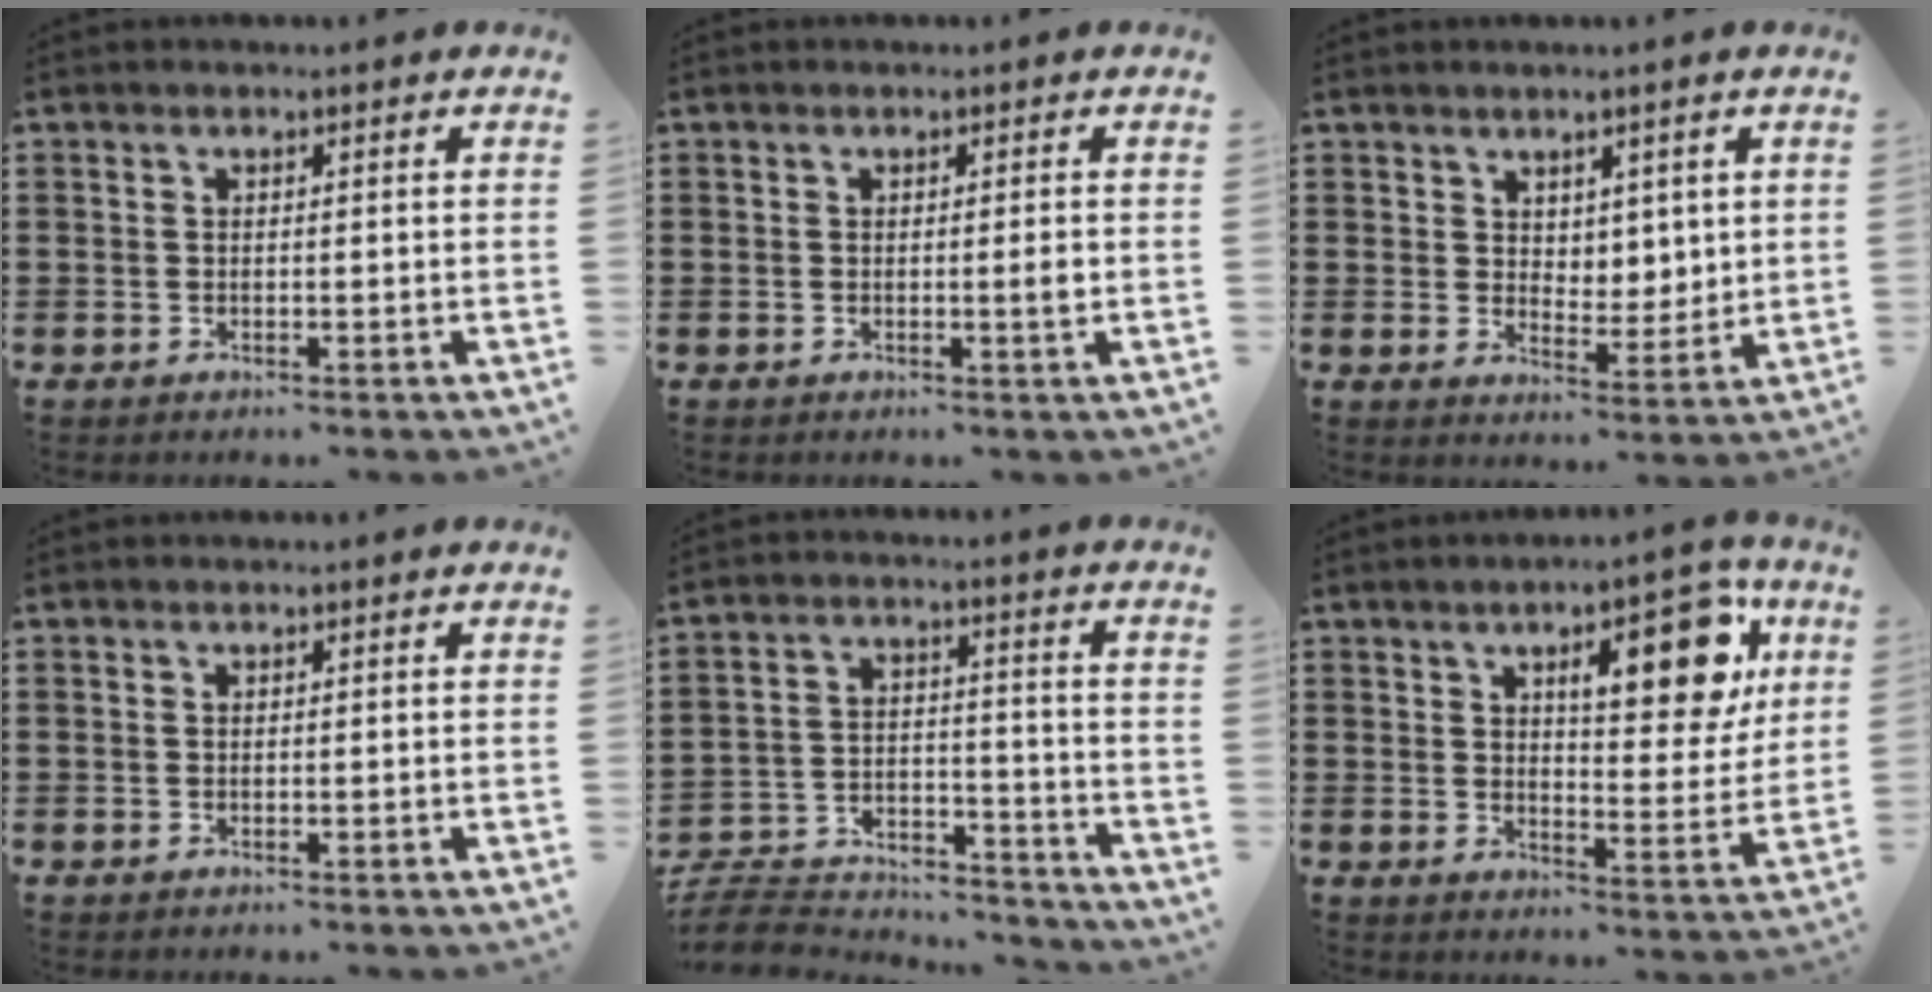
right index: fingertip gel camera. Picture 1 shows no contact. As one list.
[{"total": 1.5, "force": [-0.3, -0.1, 1.5], "torque": [-0.027, -0.004, -0.006]}, {"total": 4.2, "force": [3.1, 2.8, 0.2], "torque": [-0.012, -0.004, 0.057]}, {"total": 0.0}, {"total": 7.6, "force": [-7.3, 1.5, 1.8], "torque": [-0.047, 0.009, -0.147]}, {"total": 12.7, "force": [5.4, 4.7, 10.6], "torque": [-0.144, -0.014, 0.082]}]